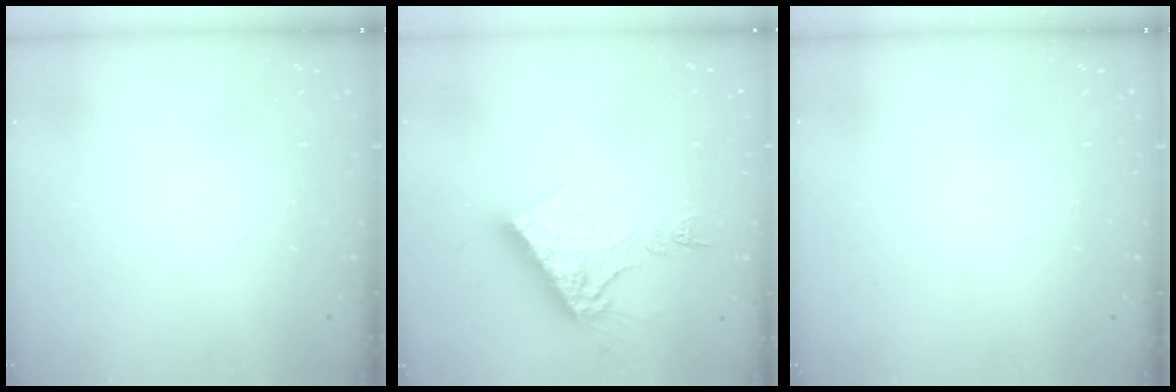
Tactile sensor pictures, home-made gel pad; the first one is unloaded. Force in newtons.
{"total": 12.9, "press": 12.8, "slide": 1.3}
{"total": 0.0}